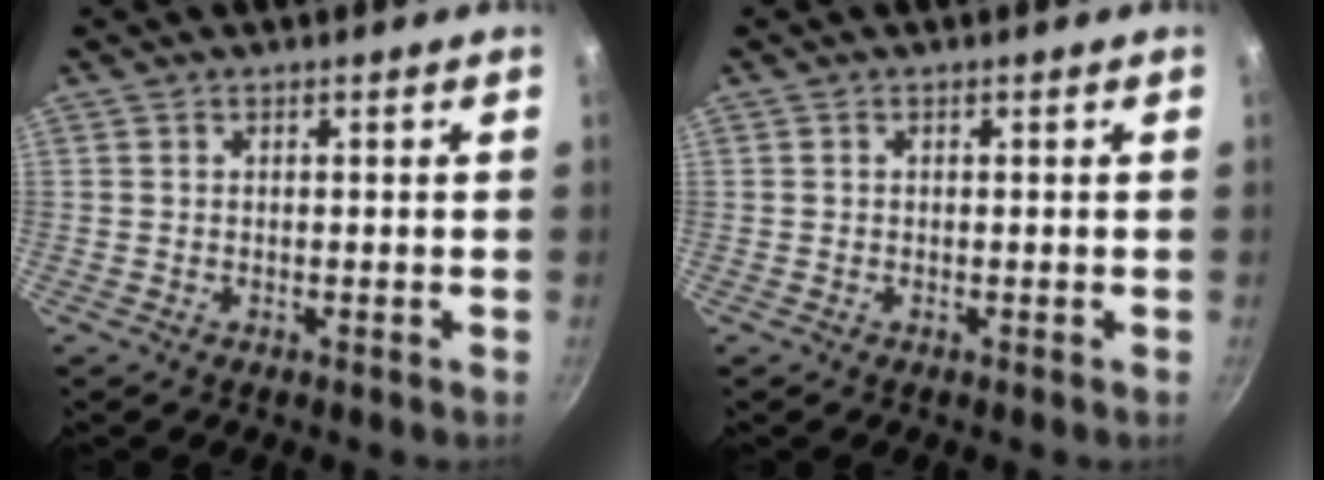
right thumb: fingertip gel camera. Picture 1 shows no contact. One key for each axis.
{"total": 0.0}